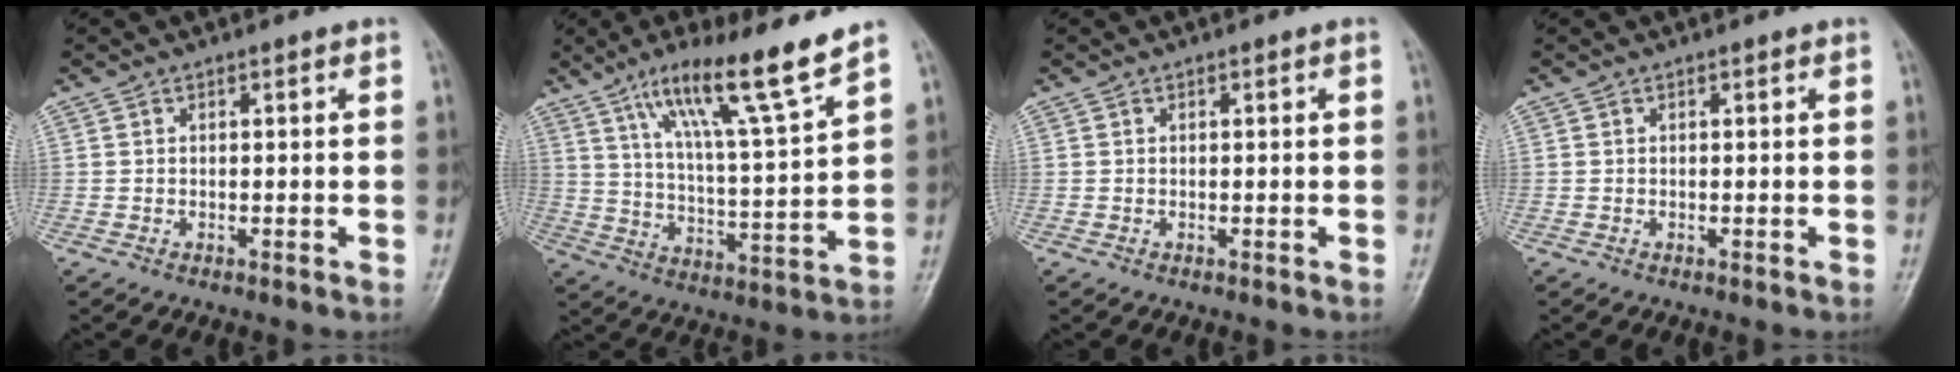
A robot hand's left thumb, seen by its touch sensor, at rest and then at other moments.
{"total": 15.5, "force": [10.6, 0.7, 11.4], "torque": [-0.185, -0.053, 0.181]}
{"total": 0.0}
{"total": 0.0}